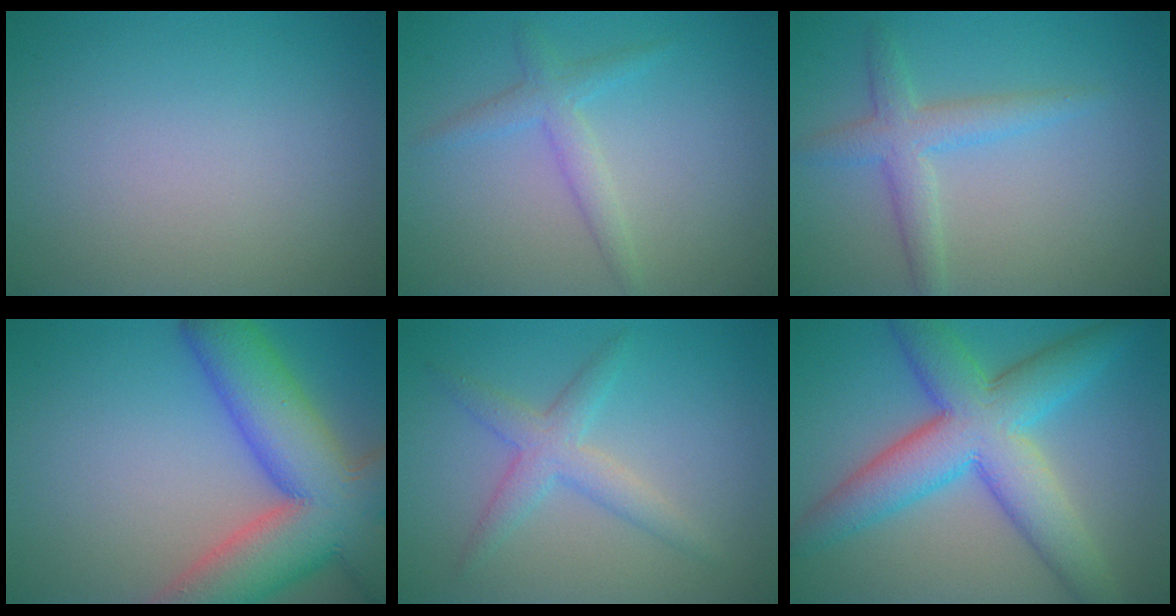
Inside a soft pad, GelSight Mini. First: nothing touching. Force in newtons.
{"total": 2.2, "press": 2.2, "slide": 0.1}
{"total": 3.2, "press": 3.2, "slide": 0.1}
{"total": 12.9, "press": 12.9, "slide": 1.0}
{"total": 3.0, "press": 3.0, "slide": 0.1}
{"total": 9.2, "press": 9.2, "slide": 0.1}